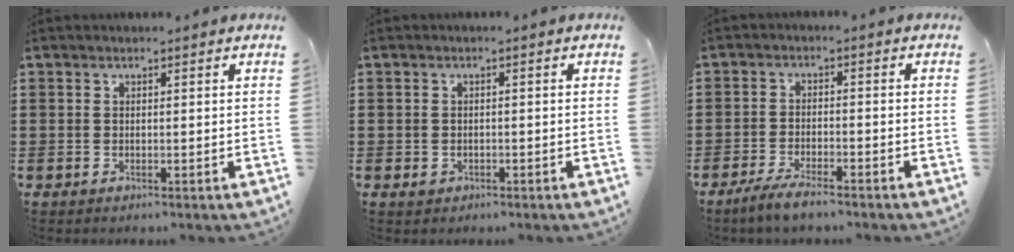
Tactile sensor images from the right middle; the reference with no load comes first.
{"total": 1.1, "force": [-0.6, 0.9, 0.4], "torque": [-0.008, 0.001, -0.013]}
{"total": 3.9, "force": [-3.3, 0.5, 1.9], "torque": [-0.044, -0.005, -0.068]}